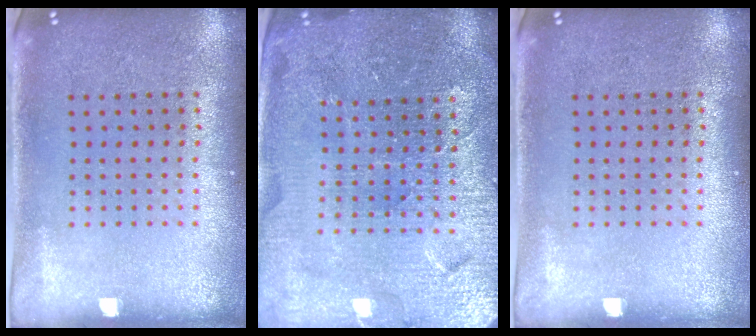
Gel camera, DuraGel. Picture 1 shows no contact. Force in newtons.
{"total": 4.6, "press": 4.4, "slide": 1.5}
{"total": 0.0}